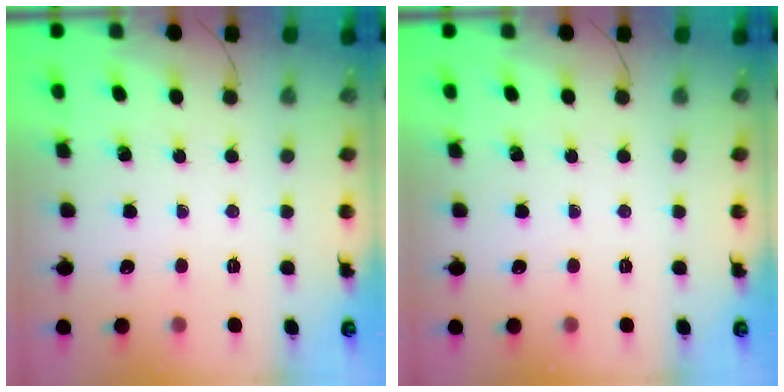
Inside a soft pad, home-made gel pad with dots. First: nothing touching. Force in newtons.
{"total": 0.0}